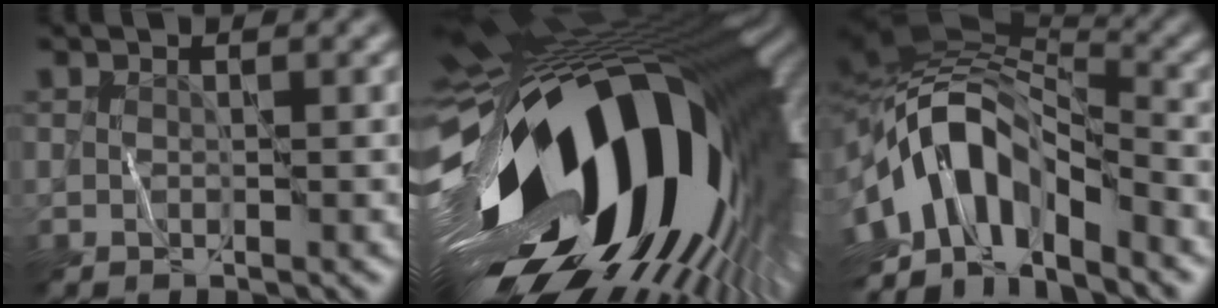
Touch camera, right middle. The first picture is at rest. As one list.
[{"total": 20.2, "force": [-3.1, 10.8, 16.8], "torque": [-0.284, -0.059, -0.047]}, {"total": 11.5, "force": [-4.4, 6.4, 8.5], "torque": [-0.138, 0.006, -0.082]}]